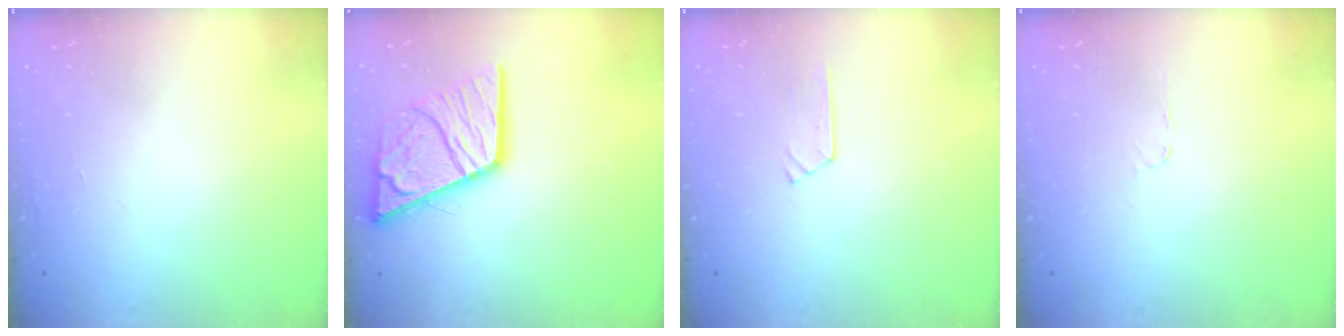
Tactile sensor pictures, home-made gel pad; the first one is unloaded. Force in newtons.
{"total": 17.5, "press": 17.4, "slide": 2.0}
{"total": 3.0, "press": 3.0, "slide": 0.4}
{"total": 2.7, "press": 2.6, "slide": 0.3}